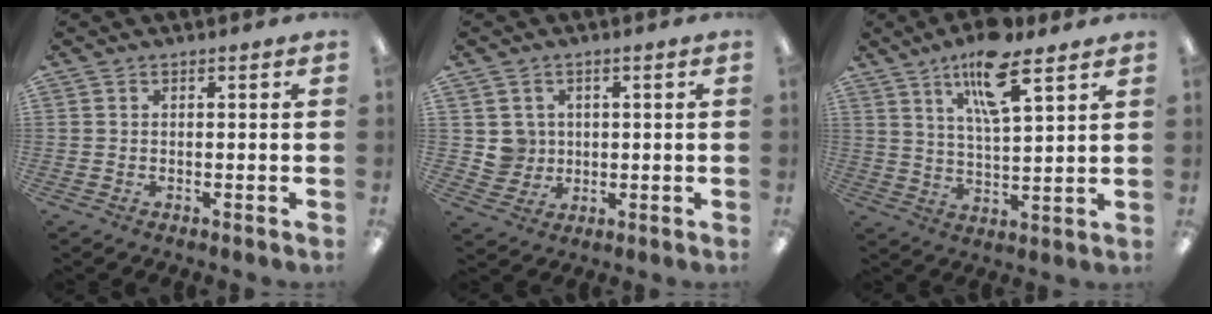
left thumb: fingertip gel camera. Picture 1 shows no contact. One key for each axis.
{"total": 4.7, "fx": 1.2, "fy": 4.6, "fz": 0.1, "tx": 0.004, "ty": -0.001, "tz": 0.020}
{"total": 13.1, "fx": 8.3, "fy": 3.8, "fz": 9.4, "tx": -0.158, "ty": -0.031, "tz": 0.139}